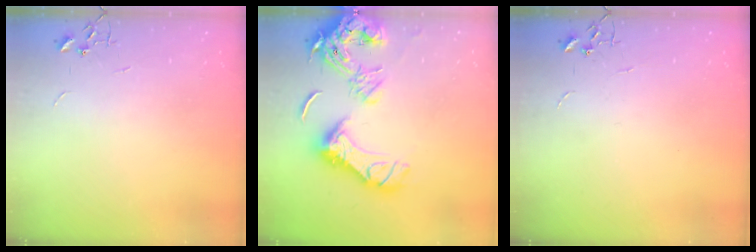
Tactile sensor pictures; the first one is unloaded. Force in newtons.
{"total": 21.2, "press": 21.0, "slide": 2.3}
{"total": 0.0}